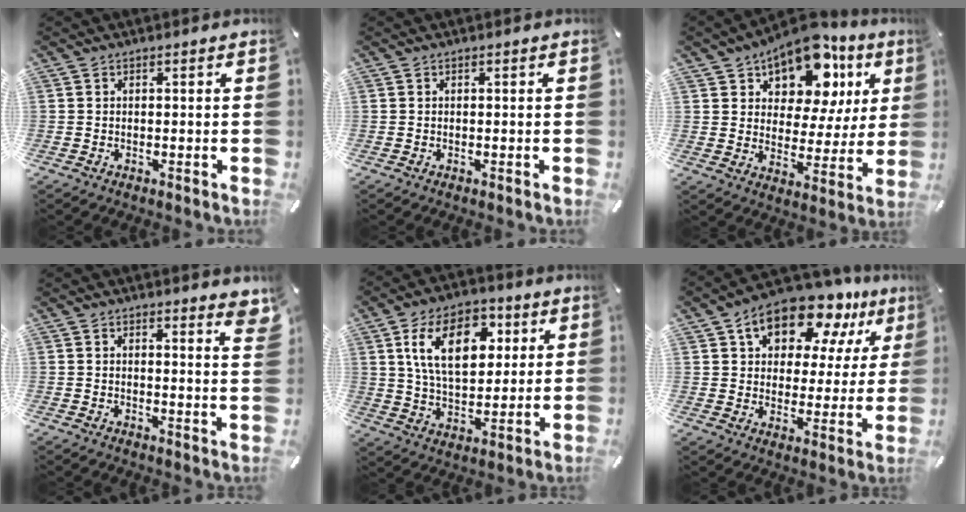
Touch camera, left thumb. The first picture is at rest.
{"total": 0.0}
{"total": 15.4, "force": [10.7, 8.5, 7.1], "torque": [-0.111, -0.082, 0.182]}
{"total": 3.2, "force": [2.6, 0.4, 1.8], "torque": [-0.020, -0.020, 0.042]}
{"total": 16.1, "force": [5.7, 9.9, 11.4], "torque": [-0.192, 0.006, 0.099]}
{"total": 14.6, "force": [10.1, 8.1, 6.7], "torque": [-0.108, -0.065, 0.178]}